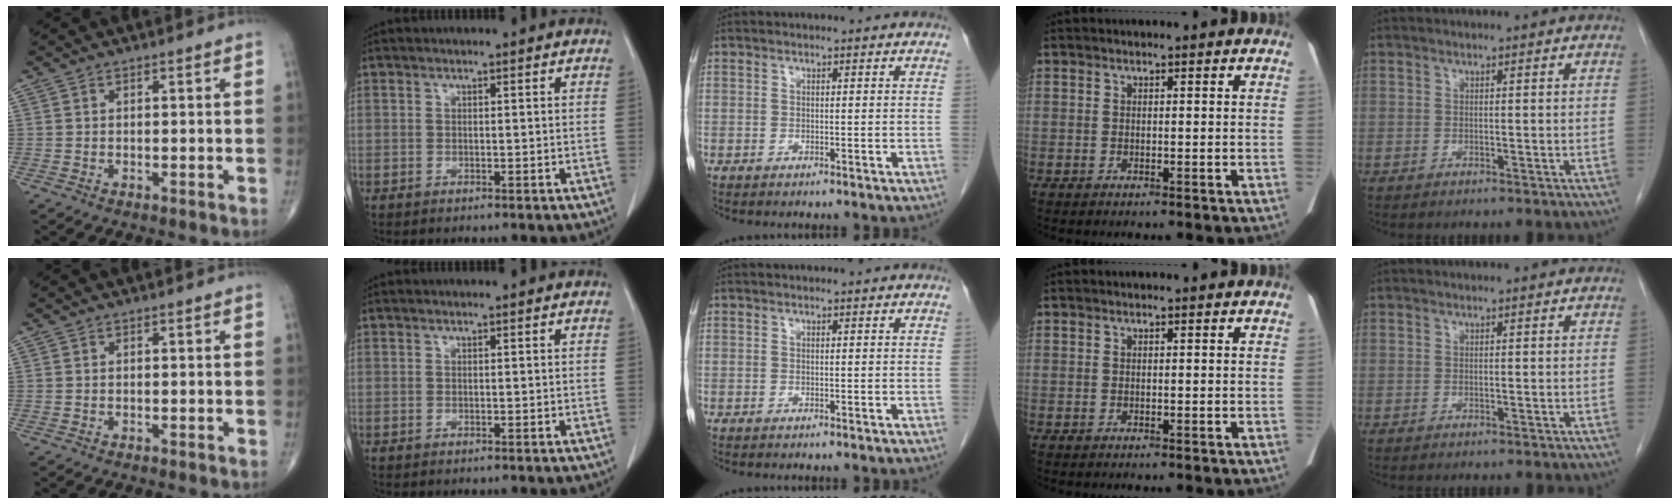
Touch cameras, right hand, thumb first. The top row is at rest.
{}